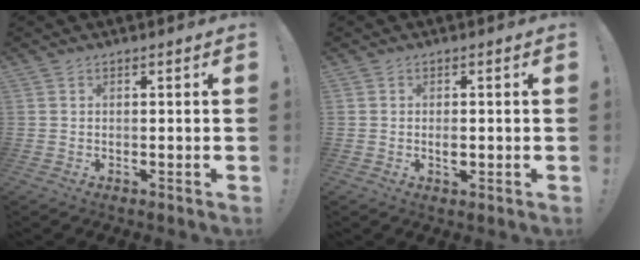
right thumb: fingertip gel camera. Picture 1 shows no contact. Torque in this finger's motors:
{"motor_torque": [0.42, 0.28, 0.08, 0.04, 0.00]}